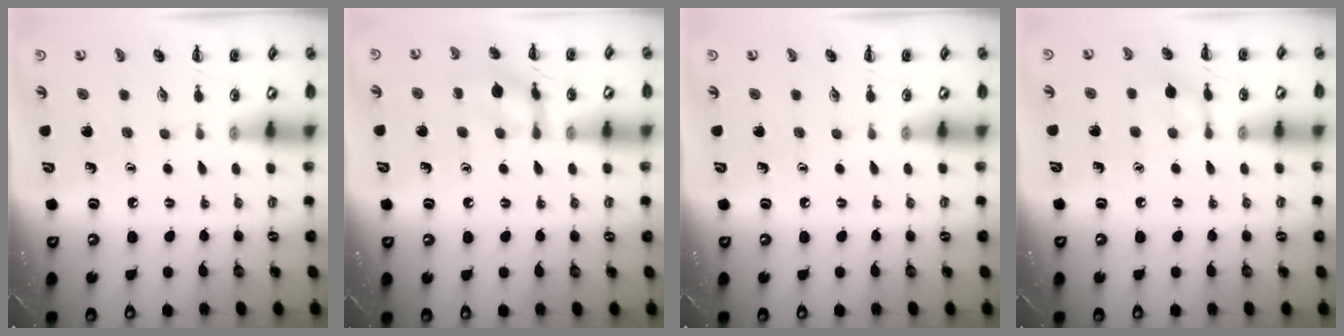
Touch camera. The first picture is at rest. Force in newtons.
{"total": 10.0, "press": 10.0, "slide": 0.6}
{"total": 0.0}
{"total": 4.8, "press": 4.6, "slide": 1.2}